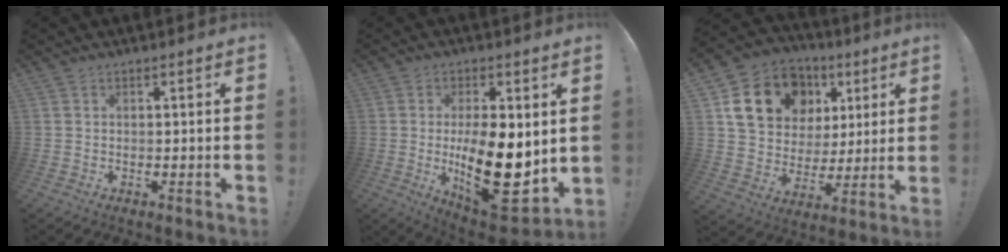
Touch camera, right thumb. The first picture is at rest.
{"total": 19.6, "force": [-2.0, 9.4, 17.1], "torque": [-0.268, -0.020, -0.021]}
{"total": 18.9, "force": [8.5, 14.2, 9.1], "torque": [-0.146, -0.026, 0.181]}